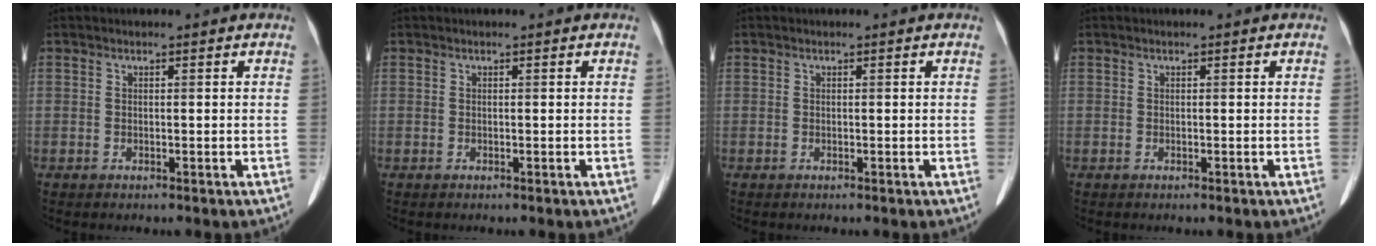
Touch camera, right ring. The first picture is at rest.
{"total": 0.0}
{"total": 0.0}
{"total": 0.0}